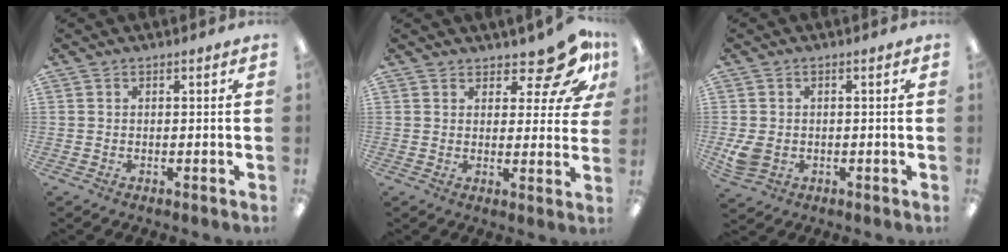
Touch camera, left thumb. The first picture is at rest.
{"total": 11.2, "force": [8.1, 4.5, 6.3], "torque": [-0.077, -0.051, 0.142]}
{"total": 4.8, "force": [-0.6, 3.8, 2.9], "torque": [-0.054, 0.002, -0.009]}